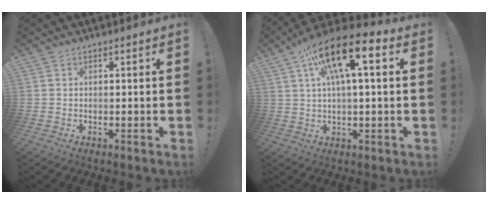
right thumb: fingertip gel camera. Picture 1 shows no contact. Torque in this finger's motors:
{"motor_torque": [1.07, 2.71, 0.31, 0.19, 0.15]}